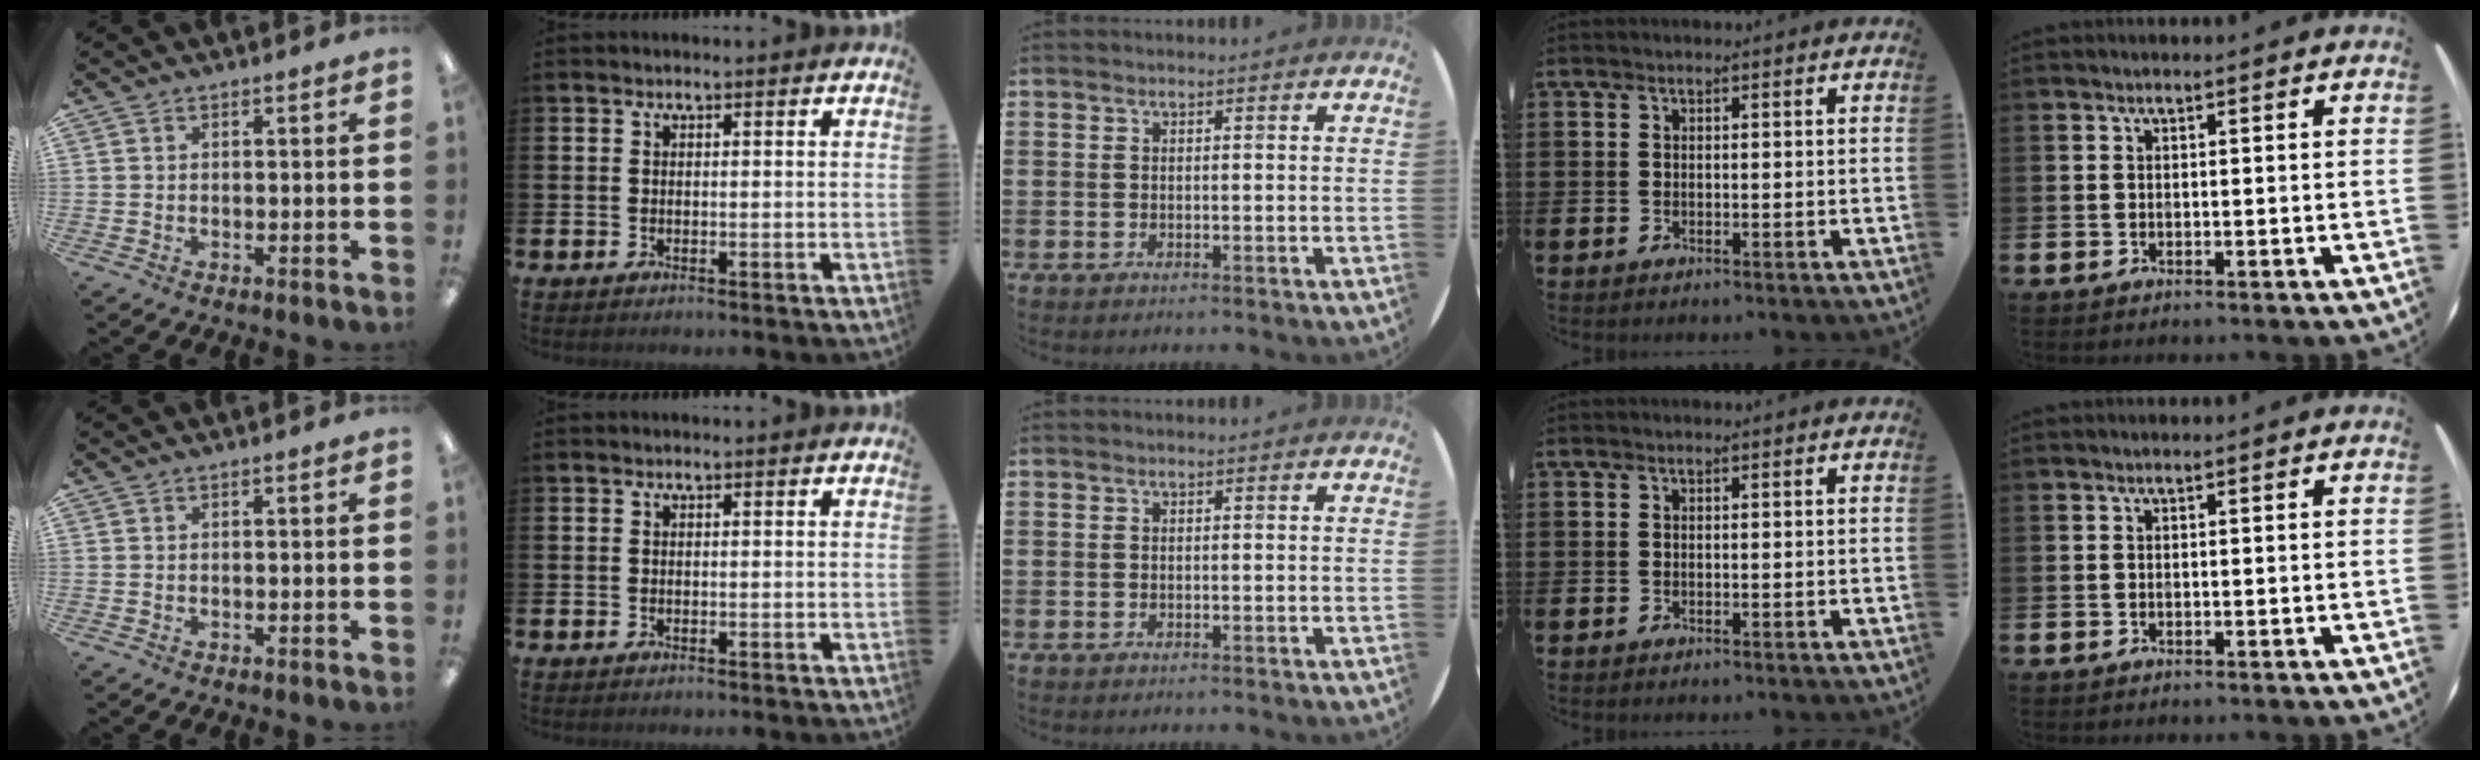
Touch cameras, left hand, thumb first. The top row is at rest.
{}